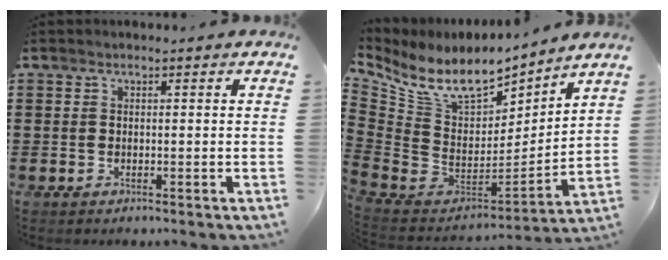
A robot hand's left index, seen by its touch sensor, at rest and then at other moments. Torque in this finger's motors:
{"motor_torque": [2.14, 0.00, 0.53, 0.05]}